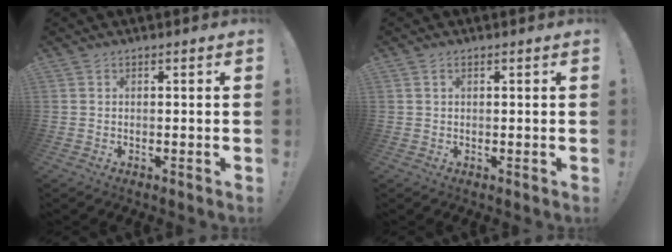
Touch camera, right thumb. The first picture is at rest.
{"total": 1.0, "force": [0.5, 0.6, 0.6], "torque": [-0.007, 0.000, 0.007]}